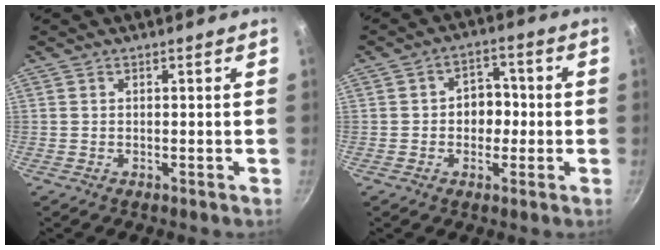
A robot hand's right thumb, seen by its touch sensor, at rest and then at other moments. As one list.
[{"total": 6.5, "force": [-0.5, 5.2, 3.9], "torque": [-0.008, 0.014, -0.011]}]